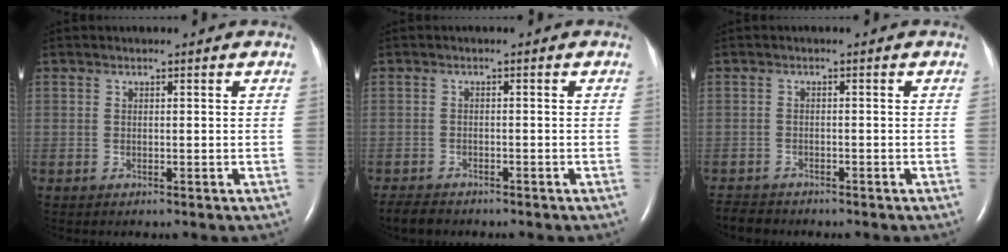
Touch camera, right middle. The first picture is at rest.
{"total": 3.4, "force": [-3.0, 1.2, 0.9], "torque": [-0.021, -0.007, -0.046]}
{"total": 2.8, "force": [-2.7, 0.8, 0.1], "torque": [-0.005, -0.009, -0.045]}